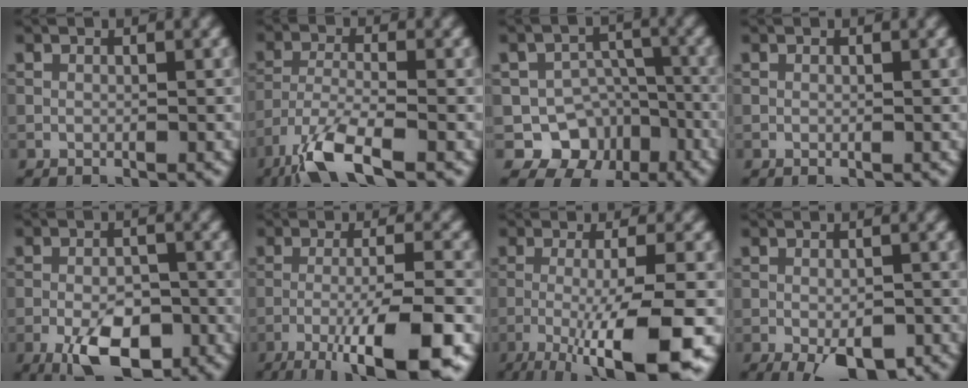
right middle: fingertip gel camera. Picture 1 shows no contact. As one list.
[{"total": 6.6, "force": [-4.4, 1.6, 4.6], "torque": [-0.096, -0.010, -0.094]}, {"total": 7.2, "force": [-3.6, 5.6, 2.7], "torque": [-0.017, -0.004, -0.052]}, {"total": 0.0}, {"total": 6.7, "force": [-3.3, 3.2, 4.9], "torque": [-0.081, -0.004, -0.059]}, {"total": 10.6, "force": [-5.9, 2.1, 8.5], "torque": [-0.132, 0.001, -0.099]}, {"total": 11.0, "force": [-4.5, 2.2, 9.8], "torque": [-0.140, -0.006, -0.074]}, {"total": 6.1, "force": [-3.4, 2.3, 4.5], "torque": [-0.063, -0.010, -0.046]}]